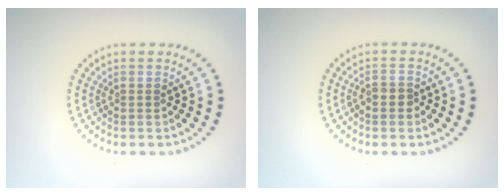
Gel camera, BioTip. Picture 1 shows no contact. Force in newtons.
{"total": 1.6, "press": 1.5, "slide": 0.7}